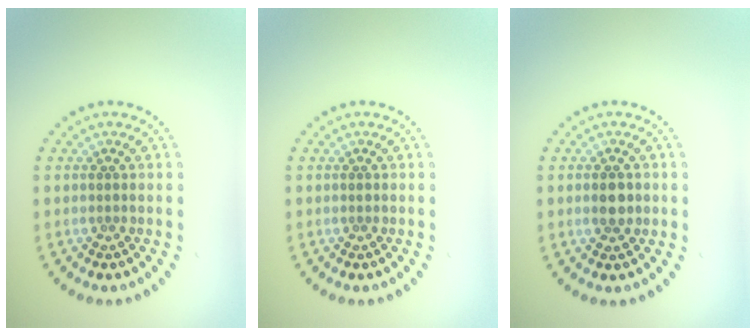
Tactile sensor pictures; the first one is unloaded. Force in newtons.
{"total": 0.0}
{"total": 2.4, "press": 2.4, "slide": 0.0}